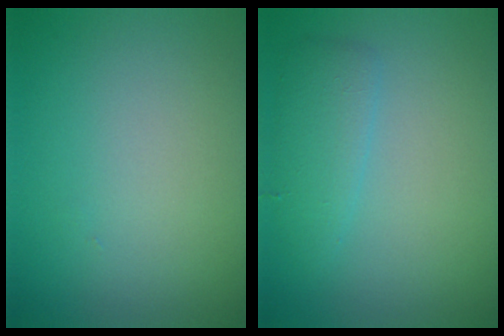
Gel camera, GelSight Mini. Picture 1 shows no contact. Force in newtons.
{"total": 2.3, "press": 2.3, "slide": 0.0}